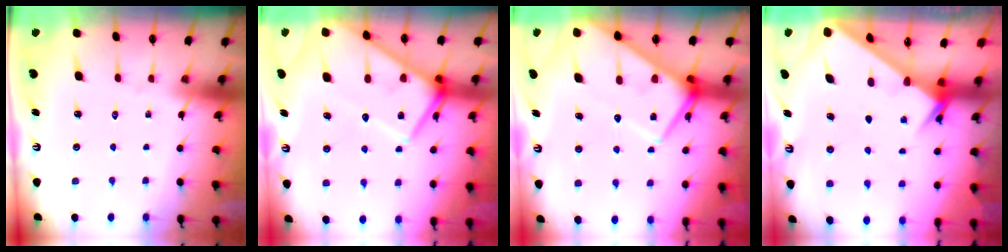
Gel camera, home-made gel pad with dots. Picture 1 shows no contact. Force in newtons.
{"total": 15.0, "press": 14.9, "slide": 1.3}
{"total": 13.1, "press": 13.0, "slide": 1.4}
{"total": 2.4, "press": 2.4, "slide": 0.3}